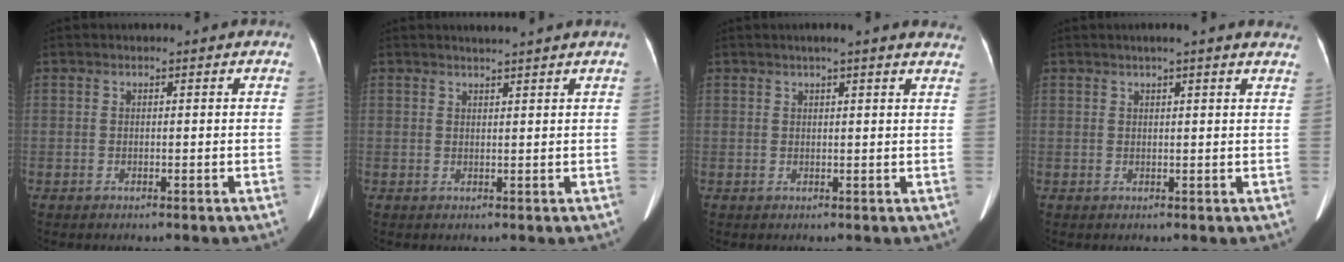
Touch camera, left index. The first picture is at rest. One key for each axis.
{"total": 2.2, "fx": 1.9, "fy": -0.8, "fz": 0.8, "tx": -0.012, "ty": 0.001, "tz": 0.031}
{"total": 8.0, "fx": 6.8, "fy": 0.5, "fz": 4.2, "tx": -0.050, "ty": 0.012, "tz": 0.060}
{"total": 6.8, "fx": 5.7, "fy": 0.3, "fz": 3.7, "tx": -0.047, "ty": 0.014, "tz": 0.051}